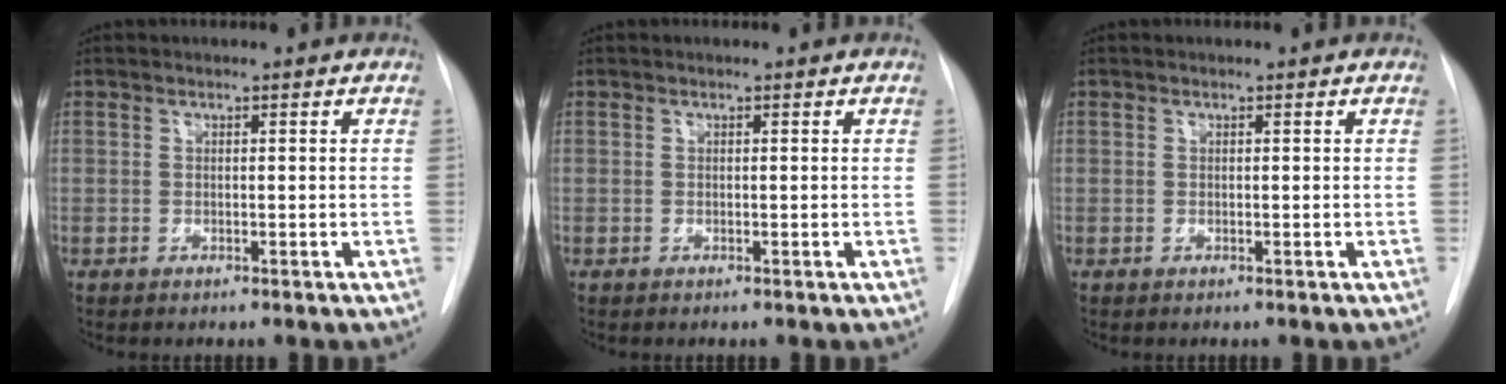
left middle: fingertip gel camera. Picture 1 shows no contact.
{"total": 0.0}
{"total": 1.4, "force": [-0.5, -0.7, -1.2], "torque": [0.027, -0.008, -0.007]}